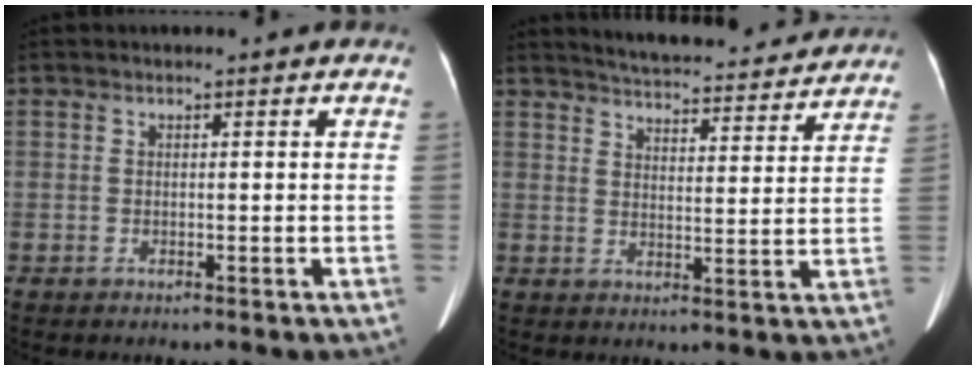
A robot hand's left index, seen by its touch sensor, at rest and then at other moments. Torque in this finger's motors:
{"motor_torque": [0.78, -1.07, 0.04, 0.01]}